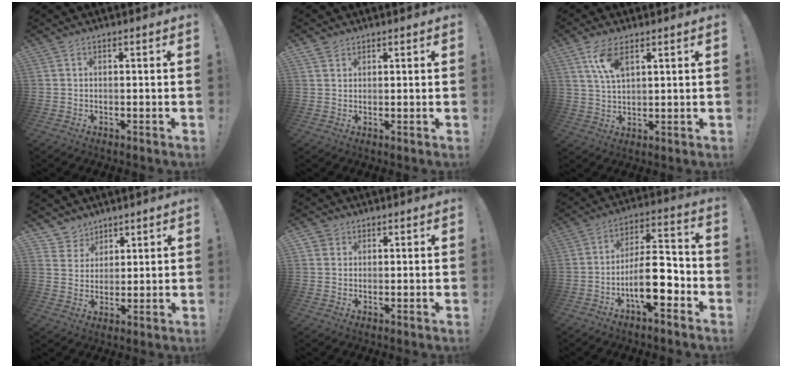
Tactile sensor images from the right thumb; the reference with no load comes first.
{"total": 2.1, "force": [1.7, 1.2, 0.2], "torque": [0.001, -0.009, 0.031]}
{"total": 7.5, "force": [4.0, 3.4, 5.4], "torque": [-0.104, -0.011, 0.072]}
{"total": 6.2, "force": [4.5, 4.3, 0.0], "torque": [-0.014, -0.037, 0.092]}
{"total": 2.8, "force": [1.4, 2.4, 0.3], "torque": [-0.004, -0.003, 0.025]}
{"total": 15.9, "force": [-5.6, 6.0, 13.6], "torque": [-0.225, 0.026, -0.089]}